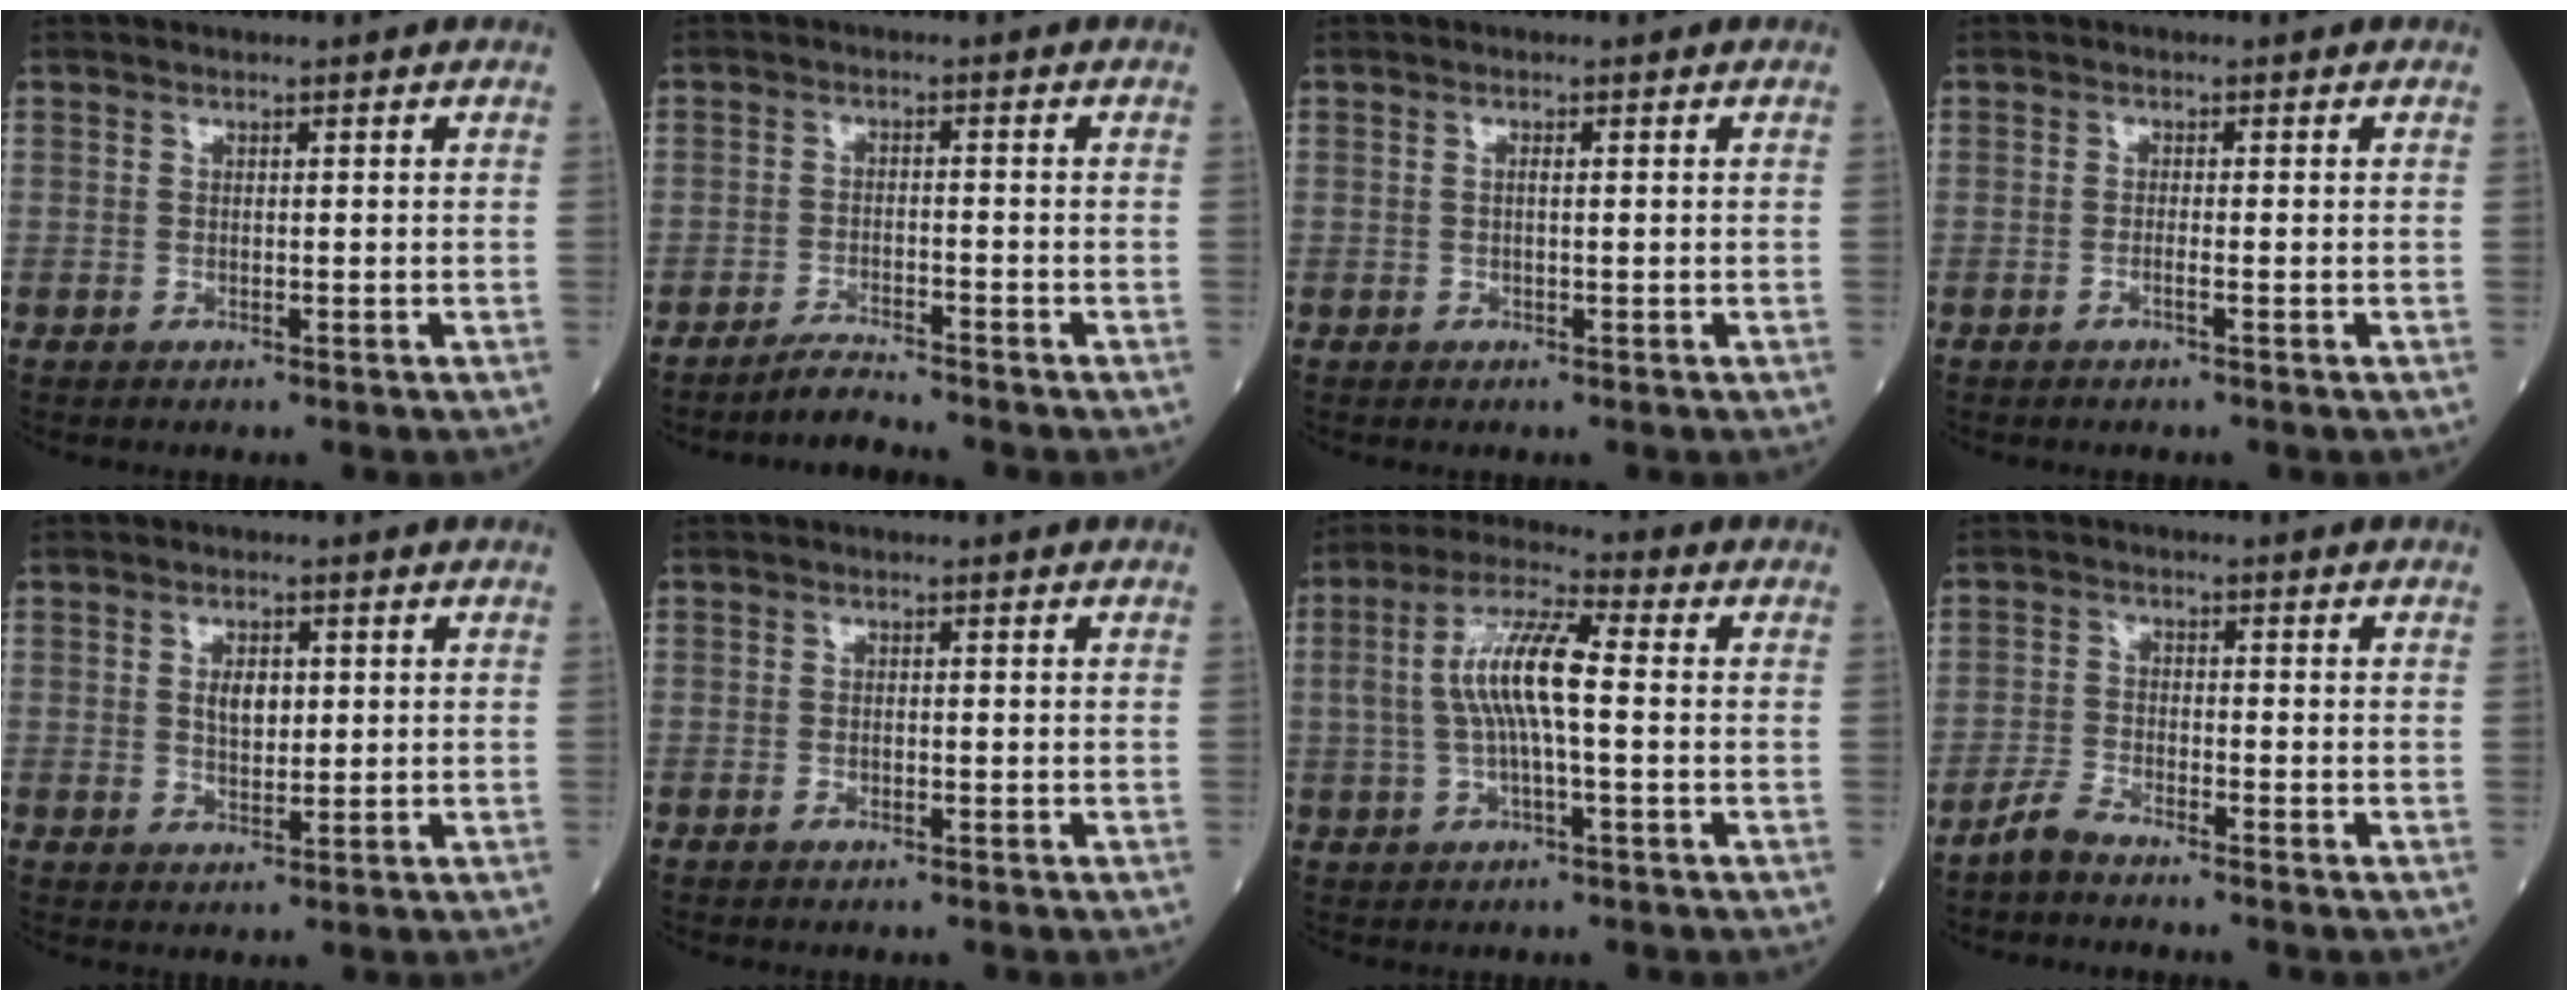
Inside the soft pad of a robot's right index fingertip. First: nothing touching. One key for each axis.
{"total": 3.0, "fx": -2.9, "fy": -0.8, "fz": 0.2, "tx": -0.007, "ty": -0.019, "tz": -0.051}
{"total": 0.8, "fx": 0.1, "fy": 0.1, "fz": 0.8, "tx": -0.016, "ty": 0.001, "tz": 0.001}
{"total": 1.0, "fx": -0.5, "fy": -0.1, "fz": 0.9, "tx": -0.018, "ty": 0.000, "tz": -0.011}
{"total": 3.6, "fx": 0.8, "fy": 1.9, "fz": 2.9, "tx": -0.050, "ty": 0.000, "tz": 0.014}
{"total": 1.2, "fx": -0.6, "fy": 0.6, "fz": 0.9, "tx": -0.018, "ty": 0.000, "tz": -0.008}
{"total": 9.8, "fx": 0.2, "fy": 1.9, "fz": 9.6, "tx": -0.195, "ty": 0.019, "tz": 0.000}
{"total": 2.9, "fx": -2.8, "fy": 0.2, "fz": 0.9, "tx": -0.023, "ty": -0.007, "tz": -0.056}